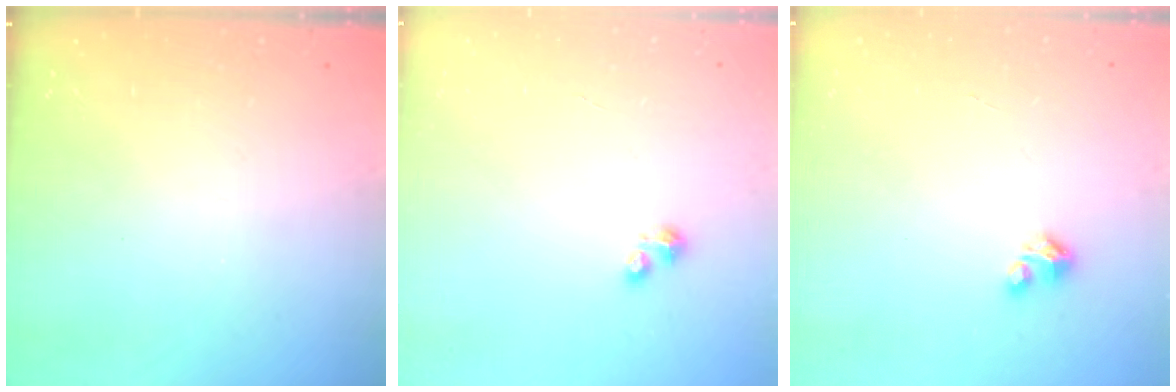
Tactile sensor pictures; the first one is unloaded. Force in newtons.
{"total": 1.9, "press": 1.8, "slide": 0.2}
{"total": 1.6, "press": 1.6, "slide": 0.1}